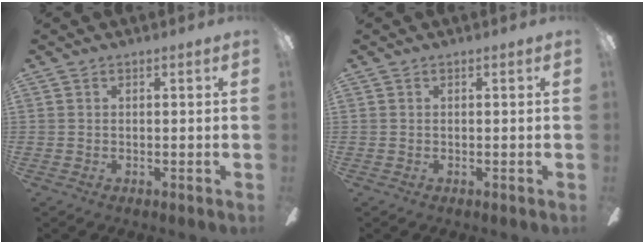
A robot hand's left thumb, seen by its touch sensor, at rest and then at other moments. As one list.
[{"total": 0.0}]